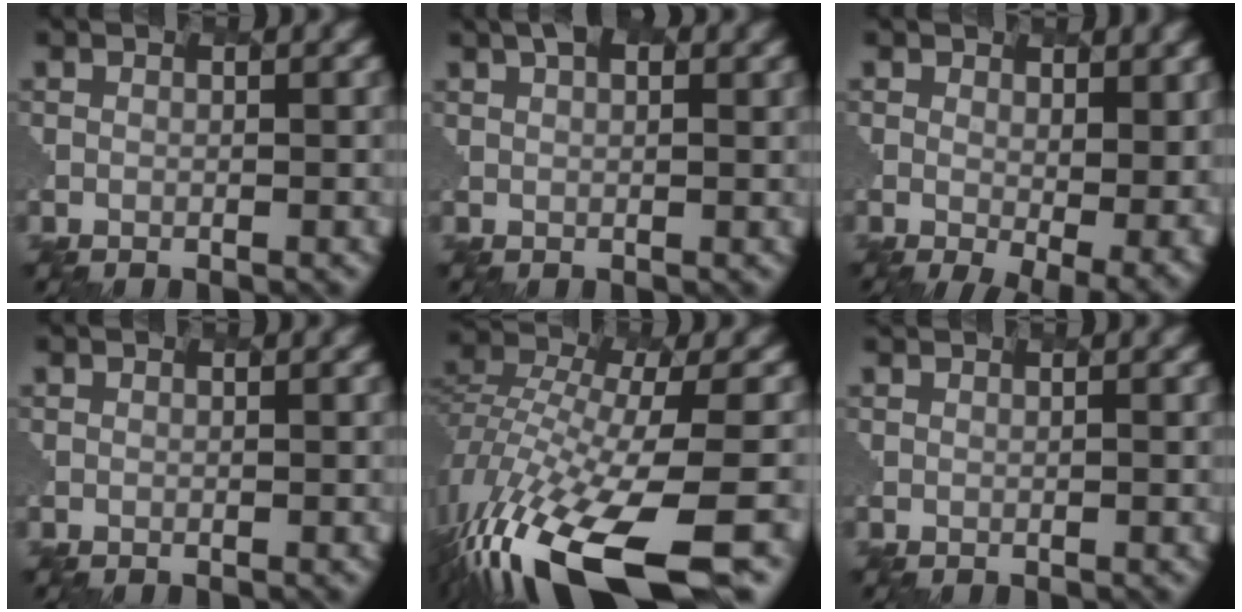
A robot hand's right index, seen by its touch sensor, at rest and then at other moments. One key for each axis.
{"total": 2.0, "fx": 1.3, "fy": 0.6, "fz": 1.3, "tx": -0.014, "ty": 0.014, "tz": 0.011}
{"total": 4.9, "fx": -0.5, "fy": 1.8, "fz": 4.5, "tx": -0.072, "ty": -0.015, "tz": 0.001}
{"total": 0.0}
{"total": 13.9, "fx": -9.2, "fy": 3.9, "fz": 9.7, "tx": -0.240, "ty": -0.011, "tz": -0.152}
{"total": 0.6, "fx": 0.4, "fy": 0.3, "fz": 0.4, "tx": 0.003, "ty": 0.006, "tz": 0.001}